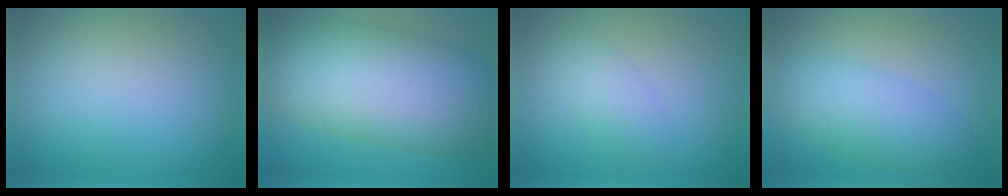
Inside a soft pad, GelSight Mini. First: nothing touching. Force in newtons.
{"total": 13.3, "press": 13.3, "slide": 0.3}
{"total": 2.0, "press": 2.0, "slide": 0.2}
{"total": 4.7, "press": 4.7, "slide": 0.0}